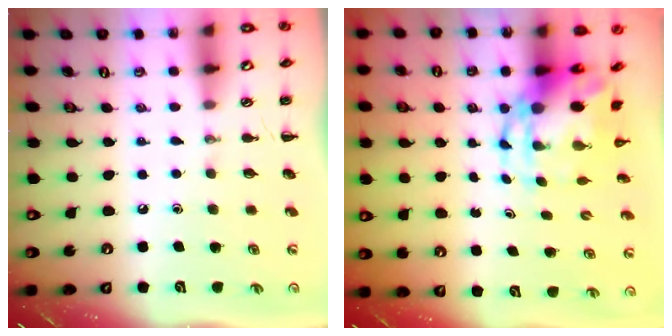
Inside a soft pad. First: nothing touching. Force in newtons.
{"total": 6.6, "press": 6.4, "slide": 1.7}